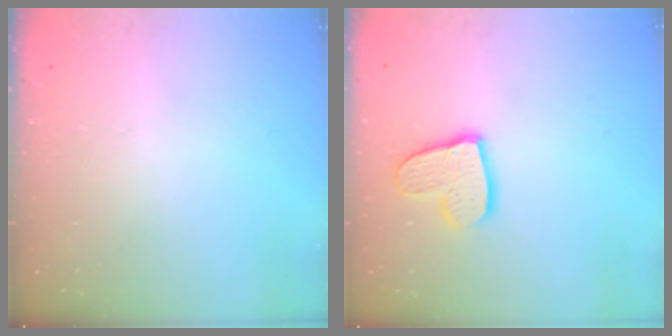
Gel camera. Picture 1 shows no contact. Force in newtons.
{"total": 12.2, "press": 12.2, "slide": 1.0}